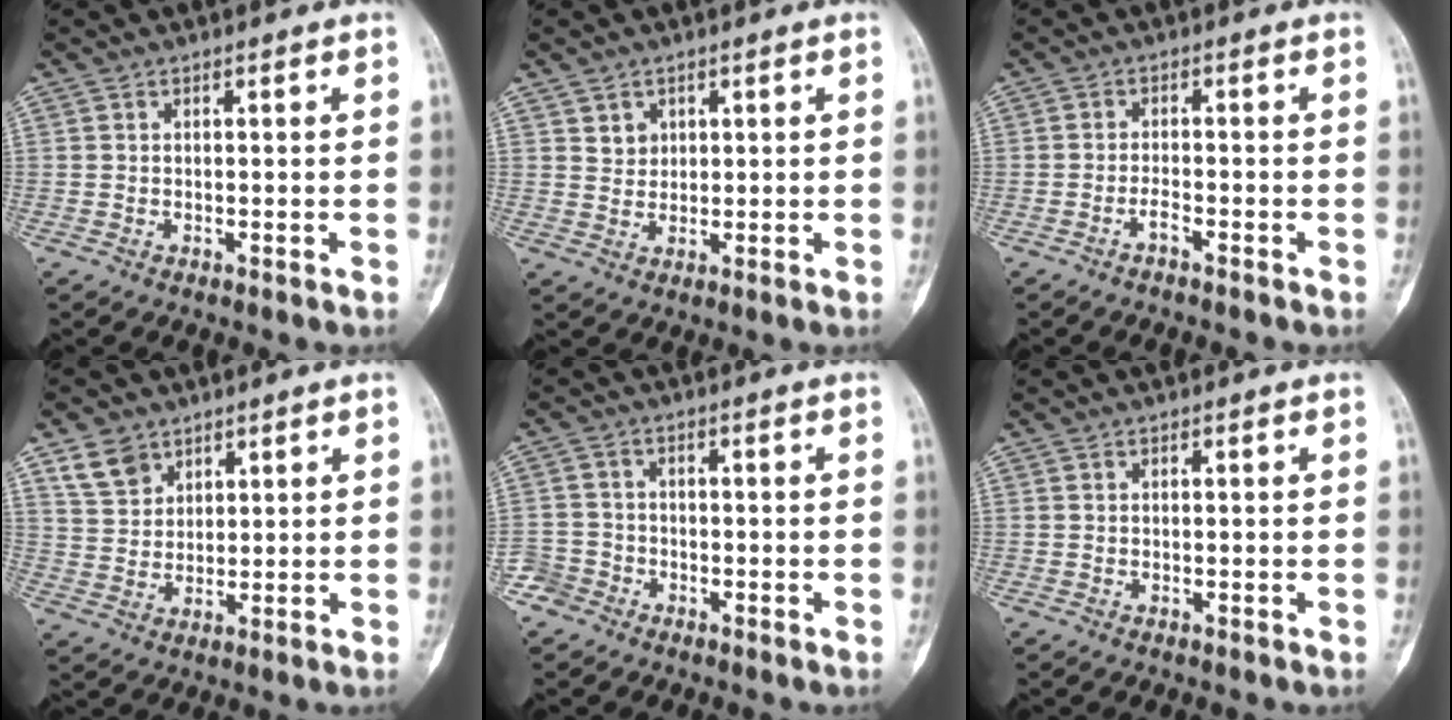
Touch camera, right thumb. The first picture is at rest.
{"total": 2.7, "force": [1.3, 2.3, 0.8], "torque": [0.001, -0.010, 0.025]}
{"total": 1.8, "force": [-1.4, 0.3, 1.1], "torque": [-0.027, 0.007, -0.026]}
{"total": 5.8, "force": [3.8, 3.9, 2.0], "torque": [-0.021, -0.017, 0.080]}
{"total": 3.6, "force": [-2.5, 2.6, -0.4], "torque": [0.025, 0.015, -0.057]}
{"total": 0.0}